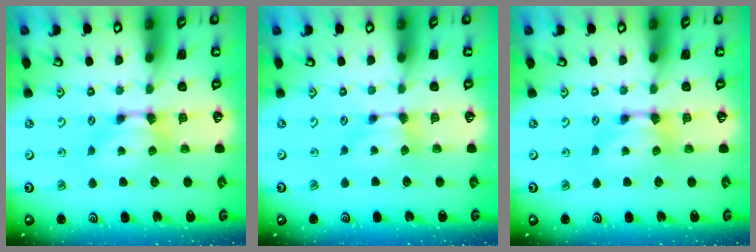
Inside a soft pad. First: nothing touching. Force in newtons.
{"total": 0.6, "press": 0.6, "slide": 0.3}
{"total": 0.0}